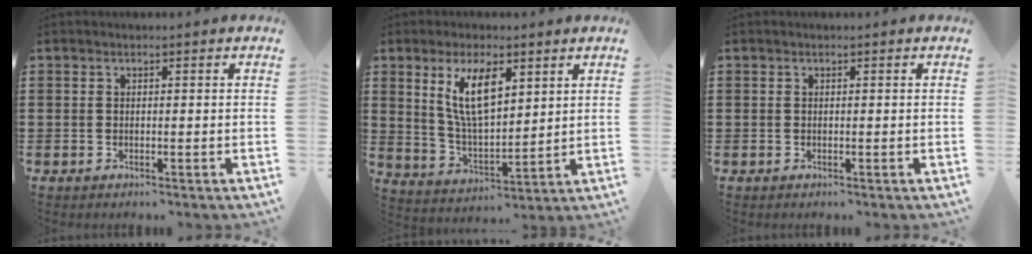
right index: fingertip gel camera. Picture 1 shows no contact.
{"total": 9.2, "force": [4.0, 3.6, 7.4], "torque": [-0.156, 0.007, 0.073]}
{"total": 0.0}